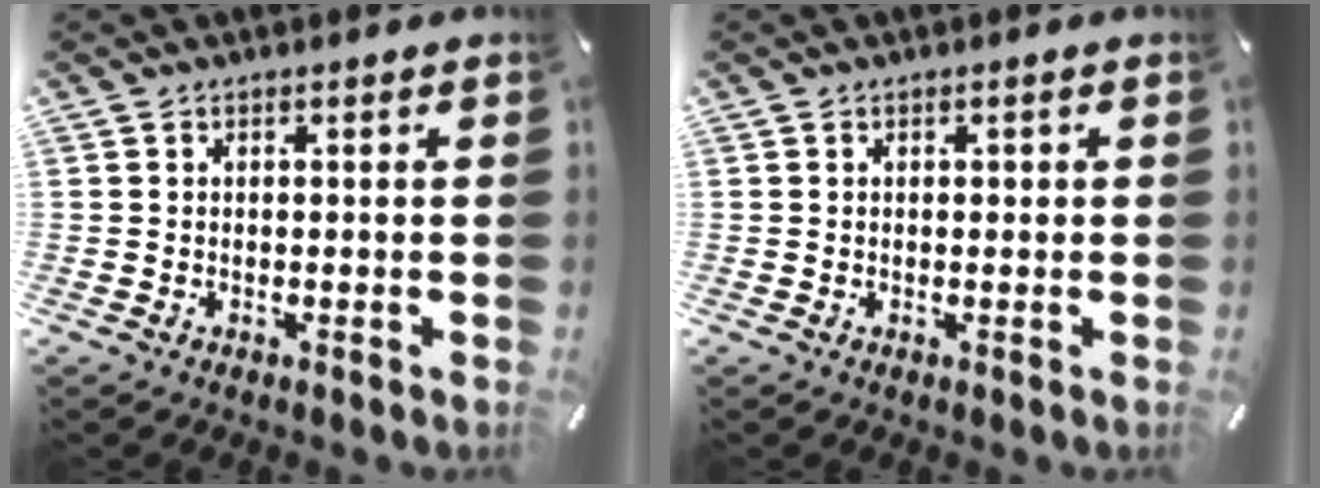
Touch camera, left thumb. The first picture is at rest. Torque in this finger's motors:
{"motor_torque": [0.31, 0.24, 0.22, -0.13, 0.00]}